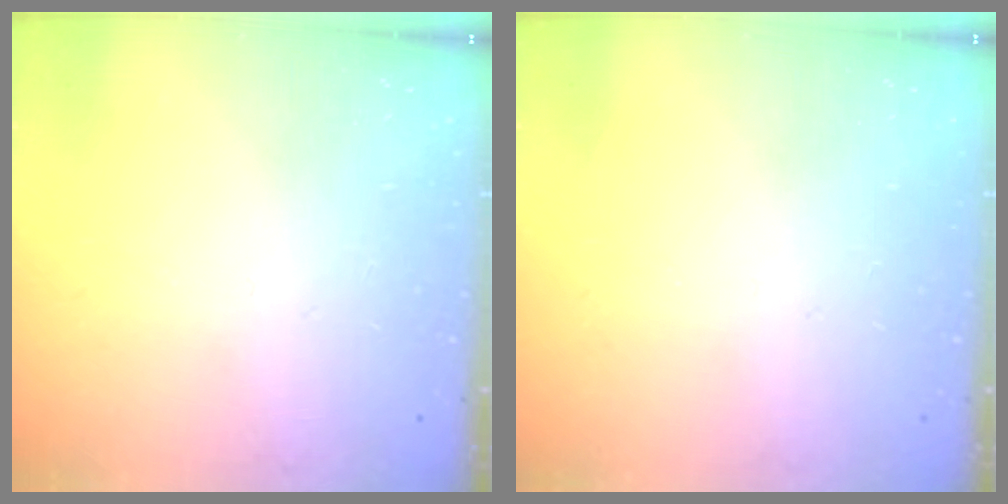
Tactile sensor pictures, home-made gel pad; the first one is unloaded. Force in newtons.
{"total": 0.0}